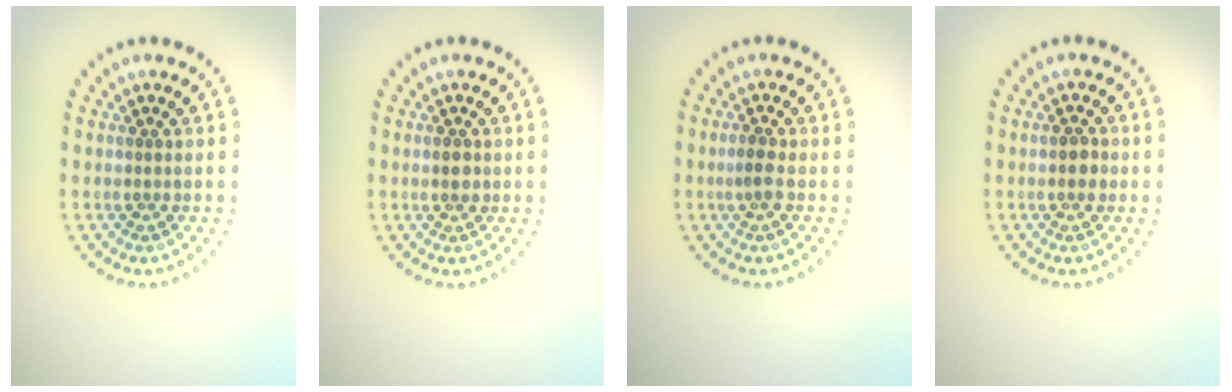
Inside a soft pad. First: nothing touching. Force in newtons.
{"total": 1.0, "press": 1.0, "slide": 0.0}
{"total": 1.1, "press": 1.1, "slide": 0.4}
{"total": 1.4, "press": 1.4, "slide": 0.1}